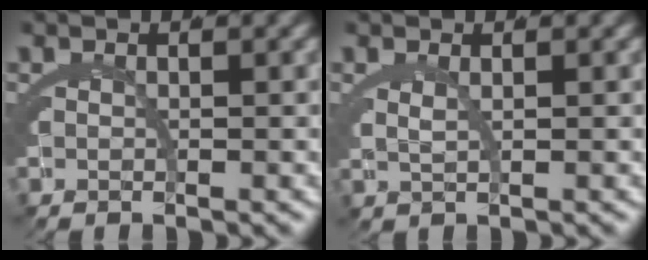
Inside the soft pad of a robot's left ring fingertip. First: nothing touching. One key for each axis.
{"total": 1.0, "fx": 0.5, "fy": 0.5, "fz": 0.7, "tx": -0.023, "ty": -0.009, "tz": 0.017}